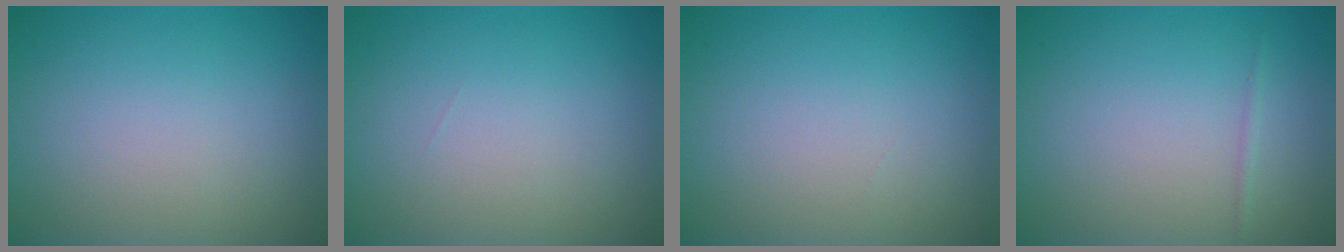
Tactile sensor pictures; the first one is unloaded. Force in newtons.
{"total": 0.0}
{"total": 0.0}
{"total": 0.5, "press": 0.5, "slide": 0.0}